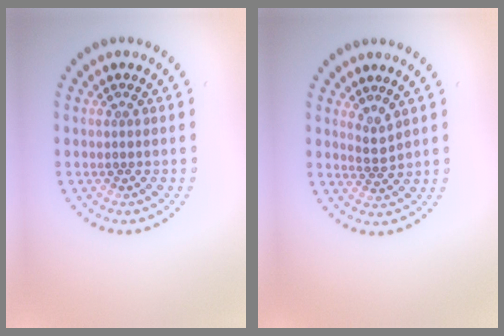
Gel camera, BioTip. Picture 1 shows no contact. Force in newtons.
{"total": 1.6, "press": 1.0, "slide": 1.2}